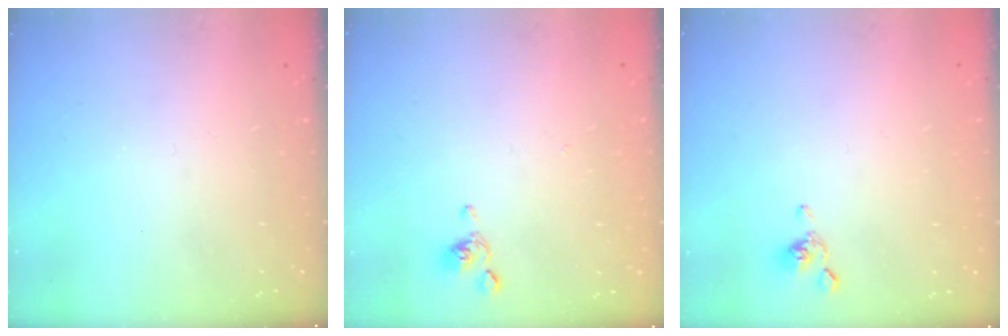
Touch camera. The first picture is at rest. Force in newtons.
{"total": 2.0, "press": 2.0, "slide": 0.1}
{"total": 2.3, "press": 2.3, "slide": 0.6}